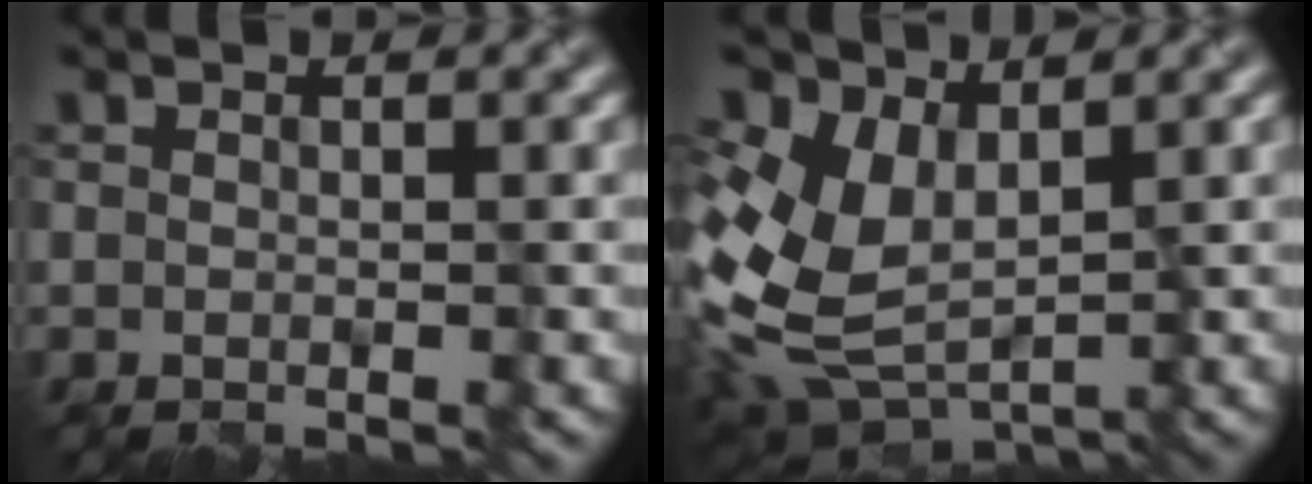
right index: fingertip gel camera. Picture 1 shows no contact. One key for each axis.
{"total": 8.7, "fx": 1.3, "fy": 5.6, "fz": 6.6, "tx": -0.168, "ty": -0.008, "tz": 0.023}